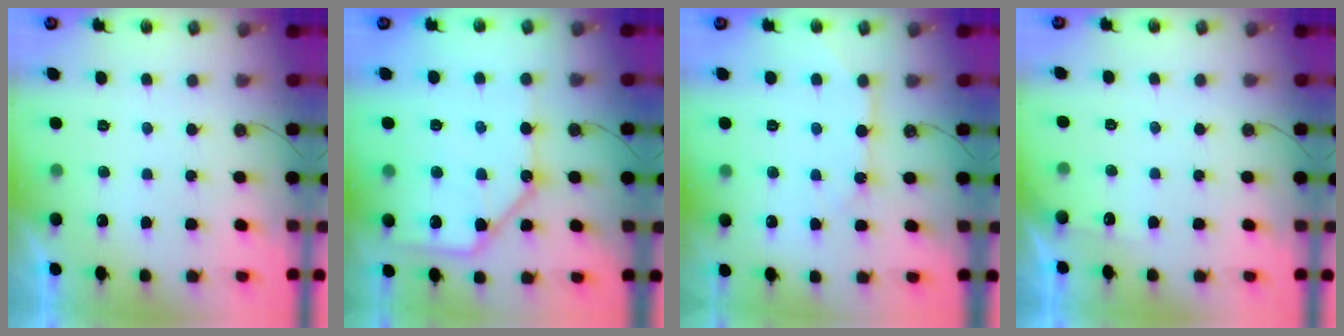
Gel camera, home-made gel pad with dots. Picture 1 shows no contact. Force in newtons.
{"total": 13.3, "press": 13.2, "slide": 1.4}
{"total": 6.4, "press": 6.4, "slide": 0.3}
{"total": 3.1, "press": 3.1, "slide": 0.4}